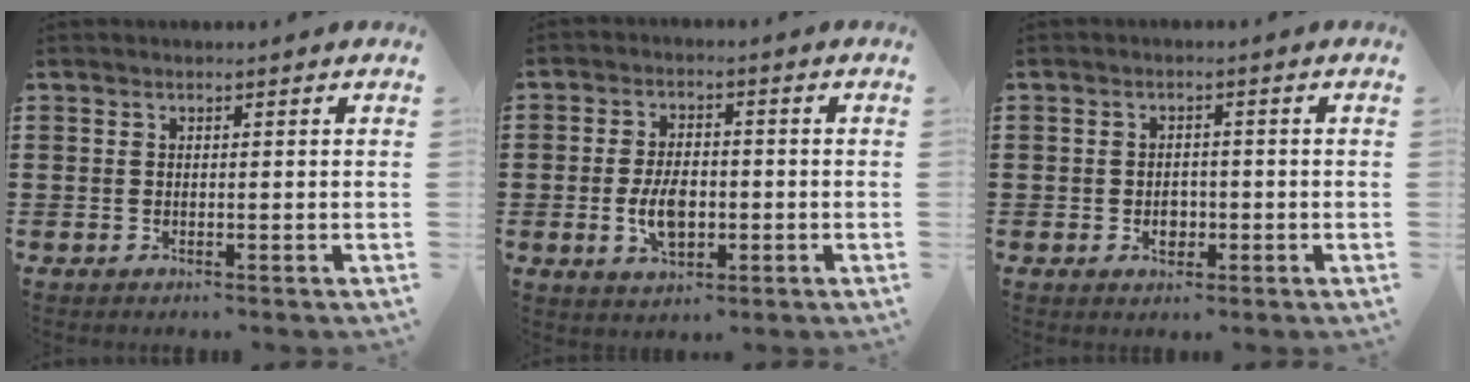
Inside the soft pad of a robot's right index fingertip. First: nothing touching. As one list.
[{"total": 6.4, "force": [-1.1, 3.7, 5.1], "torque": [-0.102, -0.001, -0.025]}, {"total": 2.5, "force": [-0.7, 1.9, 1.4], "torque": [-0.023, 0.000, -0.017]}]